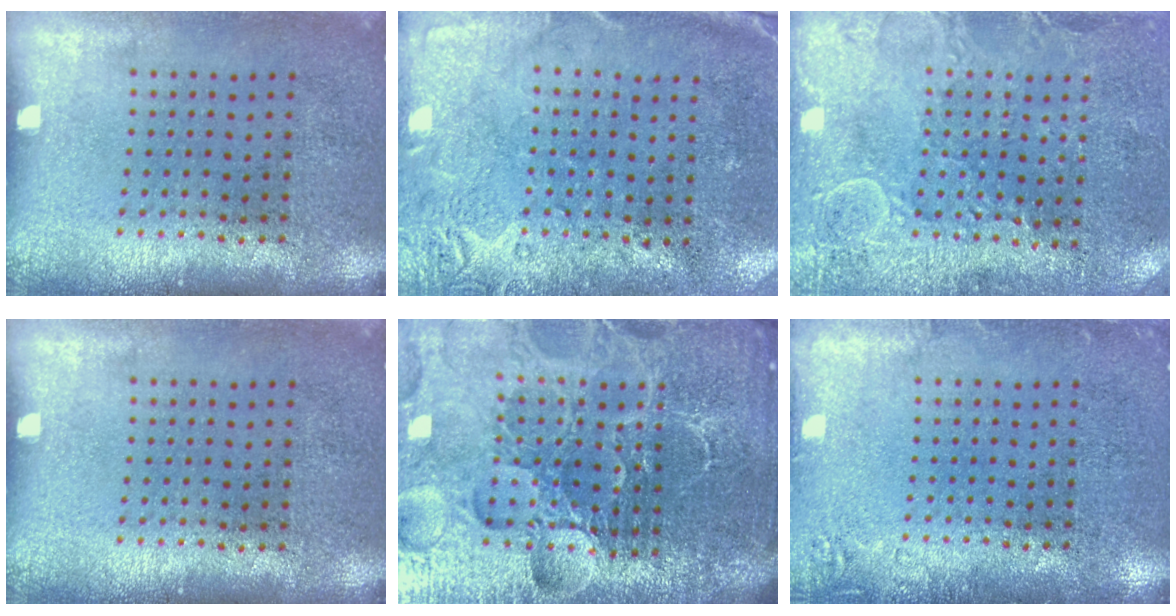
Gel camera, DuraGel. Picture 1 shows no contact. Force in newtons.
{"total": 2.8, "press": 2.2, "slide": 1.7}
{"total": 2.8, "press": 2.7, "slide": 0.8}
{"total": 0.0}
{"total": 6.2, "press": 5.5, "slide": 2.7}
{"total": 1.5, "press": 1.5, "slide": 0.2}